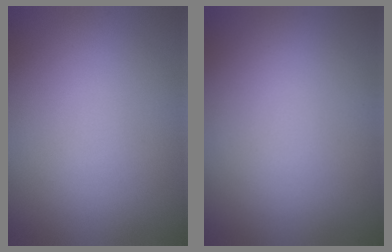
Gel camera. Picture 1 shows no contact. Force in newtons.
{"total": 0.0}